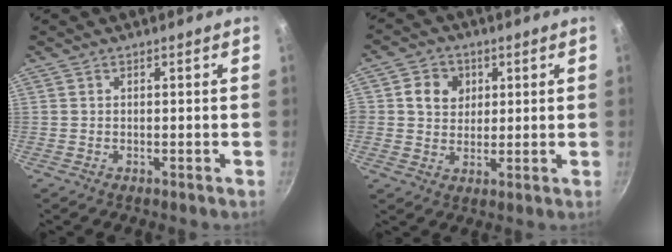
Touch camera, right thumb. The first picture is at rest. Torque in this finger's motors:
{"motor_torque": [0.39, 0.70, 0.41, -0.03, 0.10]}